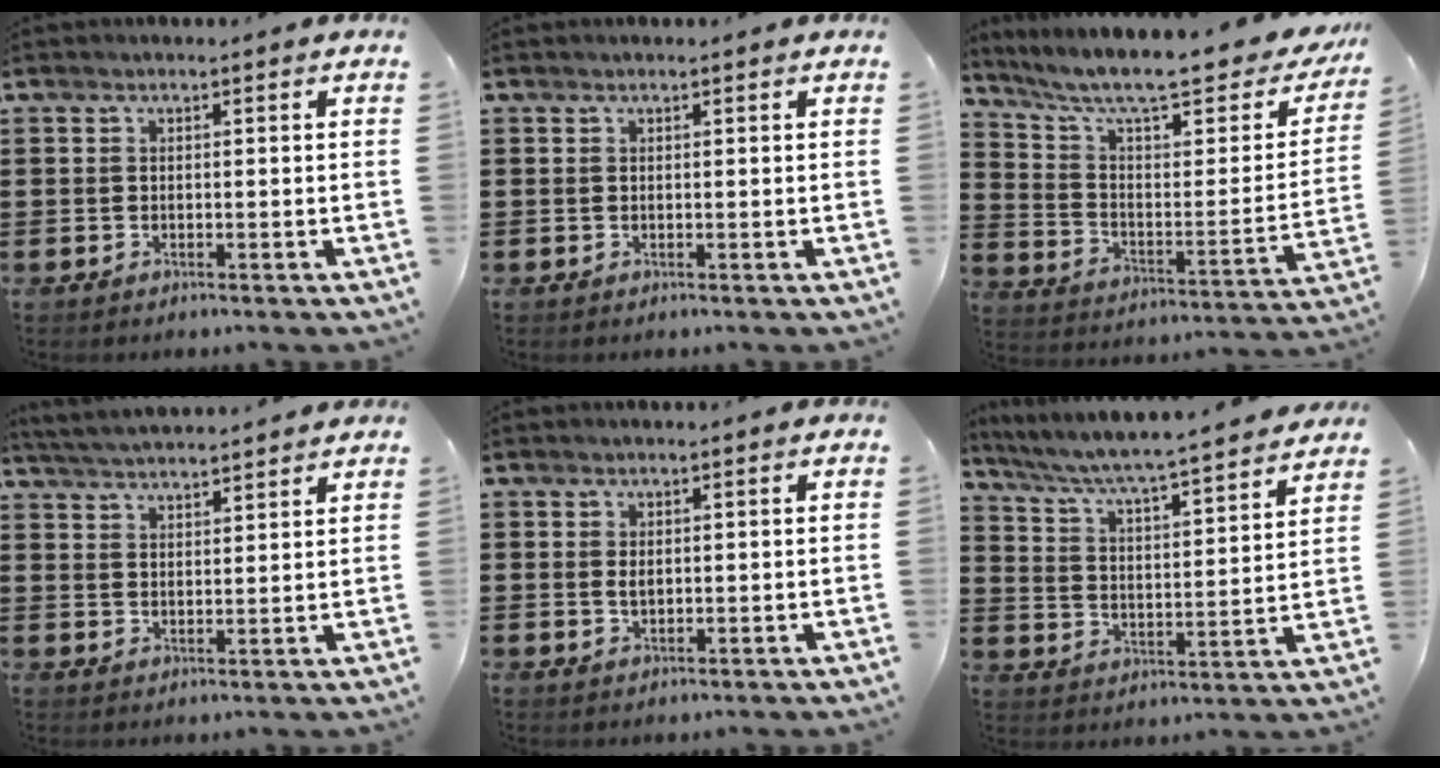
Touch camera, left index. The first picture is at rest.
{"total": 0.0}
{"total": 10.5, "force": [7.9, 1.8, 6.7], "torque": [-0.144, -0.055, 0.127]}
{"total": 3.8, "force": [3.8, -0.5, 0.2], "torque": [-0.018, -0.019, 0.067]}
{"total": 1.2, "force": [0.2, 0.6, 0.9], "torque": [-0.021, 0.004, 0.003]}
{"total": 4.9, "force": [4.5, -0.5, 1.8], "torque": [-0.059, -0.041, 0.066]}